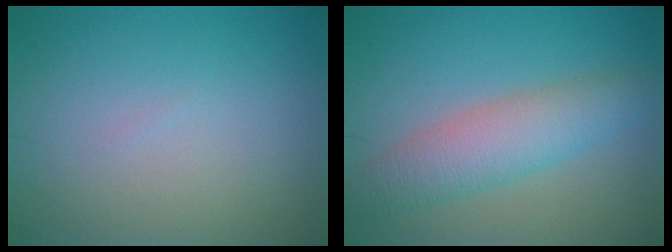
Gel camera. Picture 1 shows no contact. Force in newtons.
{"total": 4.8, "press": 4.8, "slide": 0.1}